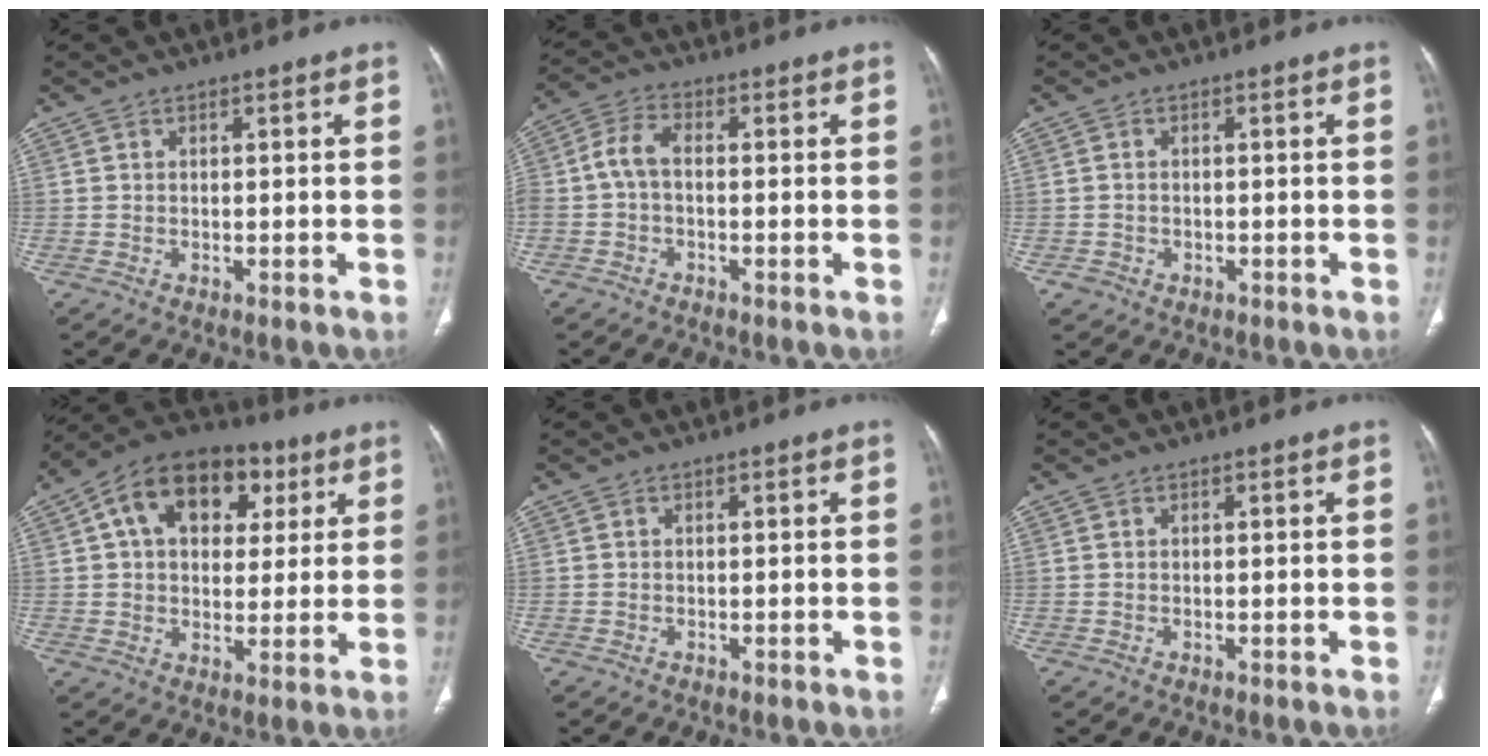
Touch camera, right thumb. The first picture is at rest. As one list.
[{"total": 5.3, "force": [-0.8, 2.7, 4.5], "torque": [-0.099, 0.018, -0.026]}, {"total": 1.7, "force": [-0.8, 1.4, 0.4], "torque": [-0.006, 0.009, -0.010]}, {"total": 17.7, "force": [6.0, 12.0, 11.5], "torque": [-0.146, 0.013, 0.086]}, {"total": 0.0}, {"total": 0.0}]